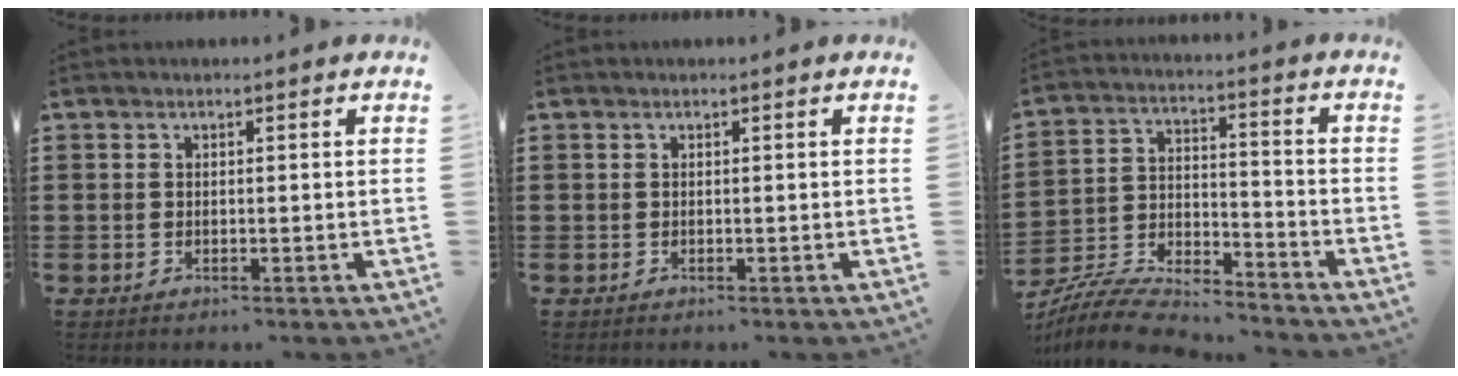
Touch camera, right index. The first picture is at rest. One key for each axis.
{"total": 0.0}
{"total": 7.4, "fx": -7.1, "fy": 1.2, "fz": 1.7, "tx": -0.044, "ty": 0.005, "tz": -0.144}